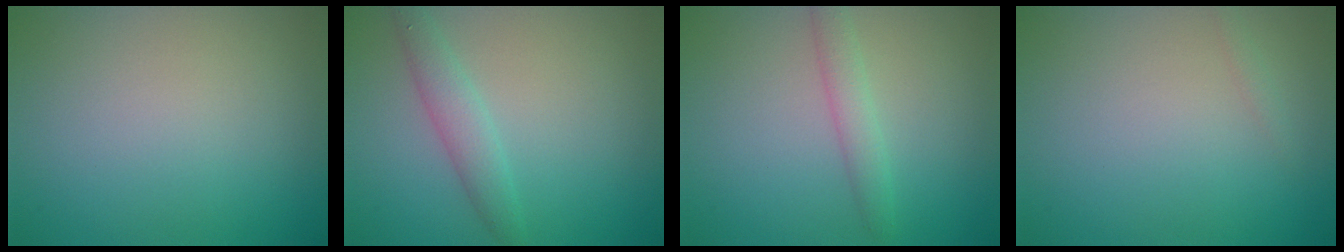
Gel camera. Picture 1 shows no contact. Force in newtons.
{"total": 2.3, "press": 2.3, "slide": 0.0}
{"total": 2.0, "press": 2.0, "slide": 0.0}
{"total": 0.6, "press": 0.6, "slide": 0.0}